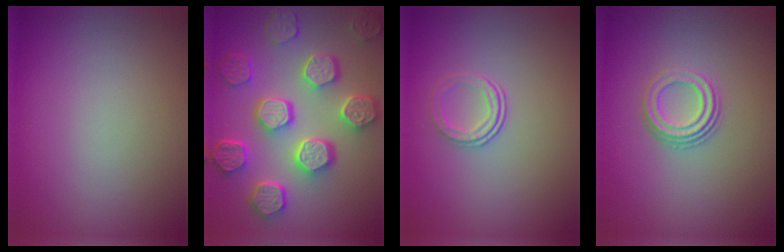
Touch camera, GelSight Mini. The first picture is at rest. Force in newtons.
{"total": 8.0, "press": 6.5, "slide": 4.7}
{"total": 1.7, "press": 1.1, "slide": 1.4}
{"total": 3.0, "press": 2.3, "slide": 1.9}